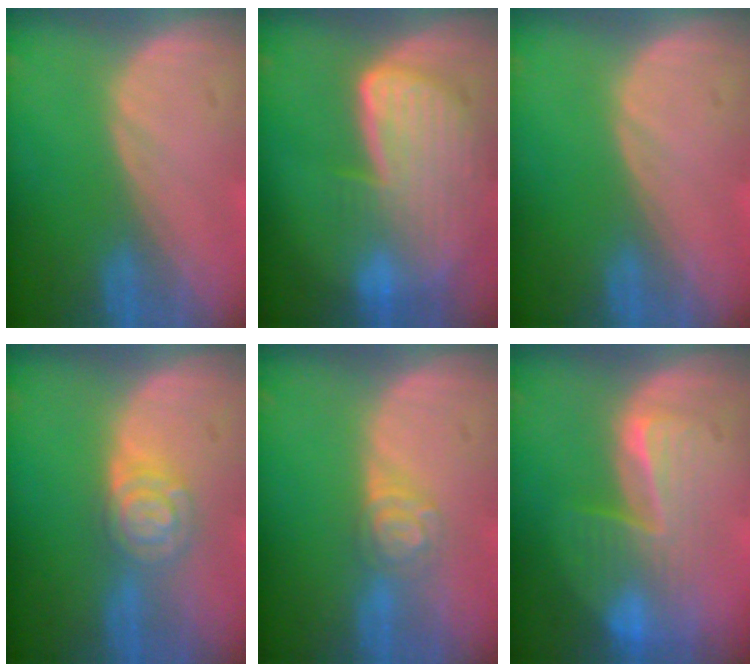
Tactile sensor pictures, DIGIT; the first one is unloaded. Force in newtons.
{"total": 9.1, "press": 8.0, "slide": 4.5}
{"total": 0.0}
{"total": 5.4, "press": 5.3, "slide": 0.4}
{"total": 4.3, "press": 4.0, "slide": 1.6}
{"total": 8.4, "press": 7.2, "slide": 4.3}